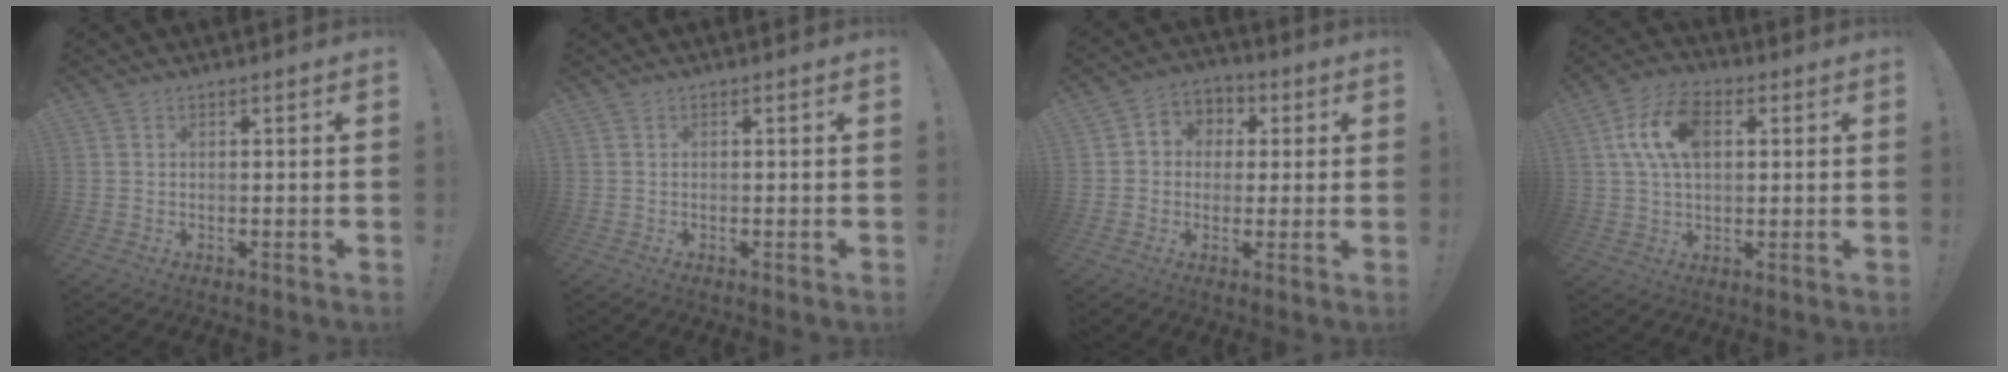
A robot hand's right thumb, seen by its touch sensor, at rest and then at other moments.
{"total": 0.0}
{"total": 6.3, "force": [-0.4, 6.0, 1.7], "torque": [-0.014, 0.011, -0.005]}
{"total": 13.3, "force": [3.6, 8.3, 9.7], "torque": [-0.177, 0.015, 0.068]}